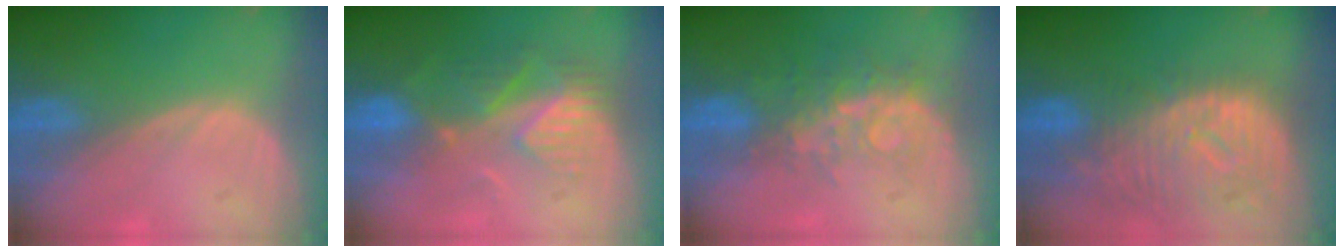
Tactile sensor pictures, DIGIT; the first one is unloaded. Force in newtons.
{"total": 8.9, "press": 7.7, "slide": 4.5}
{"total": 8.5, "press": 7.0, "slide": 4.8}
{"total": 12.0, "press": 10.4, "slide": 6.0}